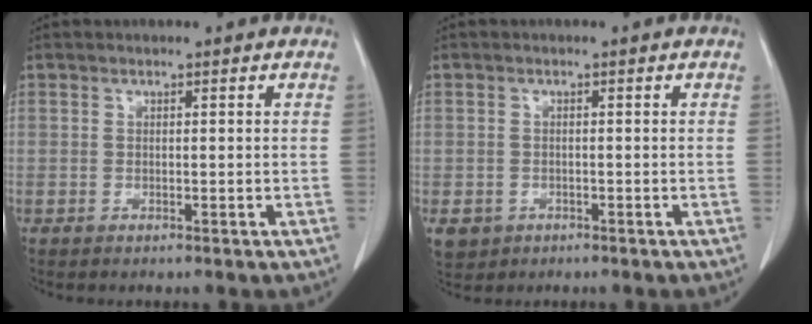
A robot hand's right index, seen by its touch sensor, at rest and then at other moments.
{"total": 4.4, "force": [-1.9, 3.8, 0.9], "torque": [-0.019, 0.002, -0.025]}